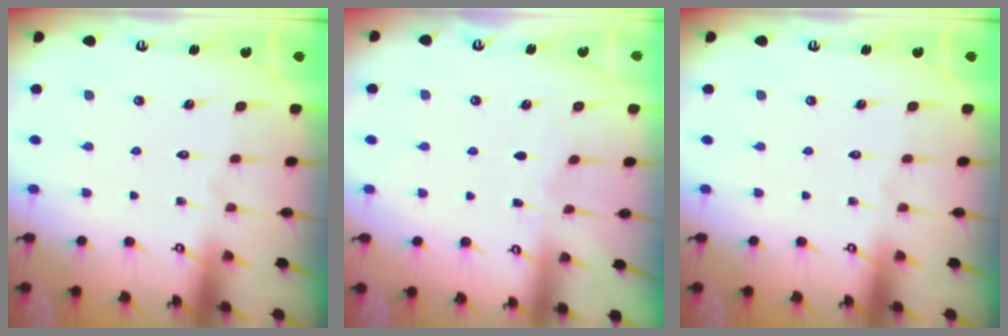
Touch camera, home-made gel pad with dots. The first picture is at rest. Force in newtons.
{"total": 3.0, "press": 2.9, "slide": 0.5}
{"total": 0.0}